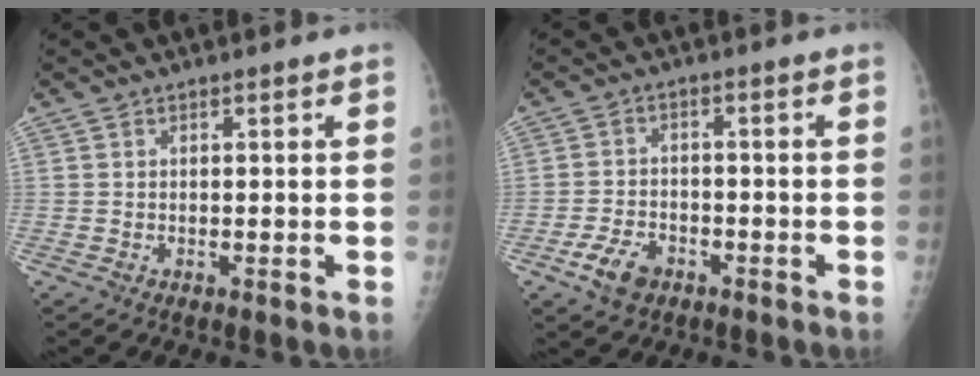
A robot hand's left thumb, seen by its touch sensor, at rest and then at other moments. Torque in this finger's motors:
{"motor_torque": [-0.11, 0.26, 0.10, 0.07, 0.00]}